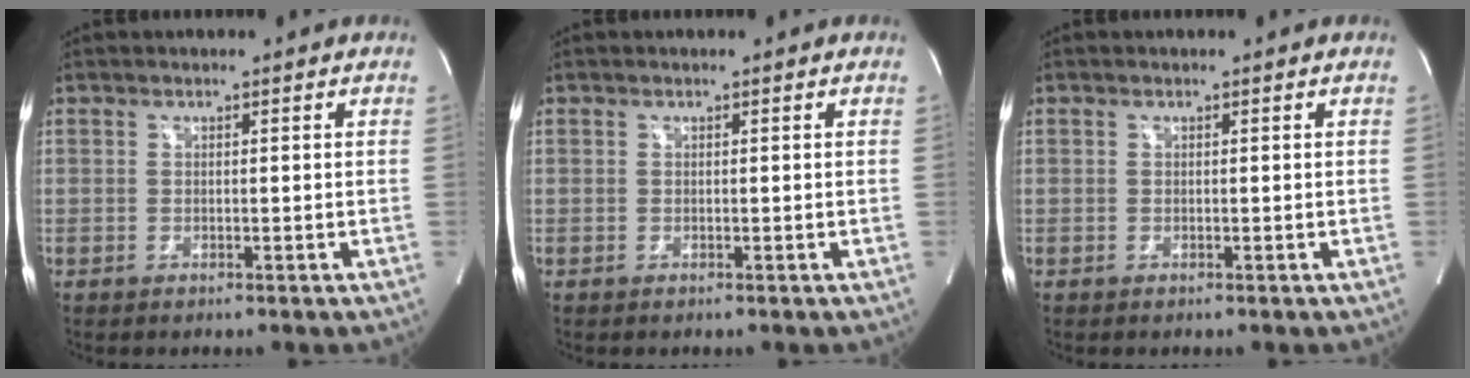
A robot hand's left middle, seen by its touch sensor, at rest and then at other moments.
{"total": 0.0}
{"total": 0.0}